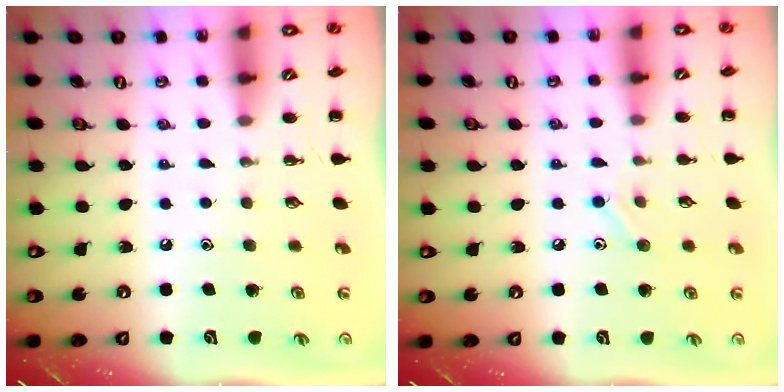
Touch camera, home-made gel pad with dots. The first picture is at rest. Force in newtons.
{"total": 8.2, "press": 8.0, "slide": 2.0}